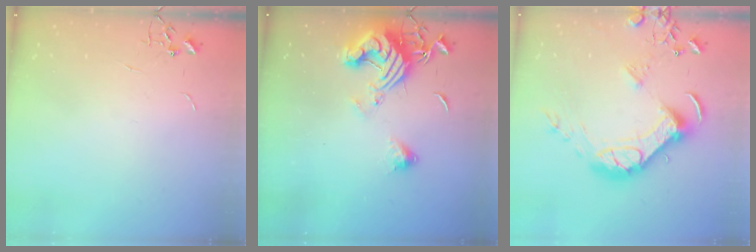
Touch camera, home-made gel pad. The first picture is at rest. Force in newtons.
{"total": 15.2, "press": 15.1, "slide": 1.8}
{"total": 16.2, "press": 16.1, "slide": 1.7}